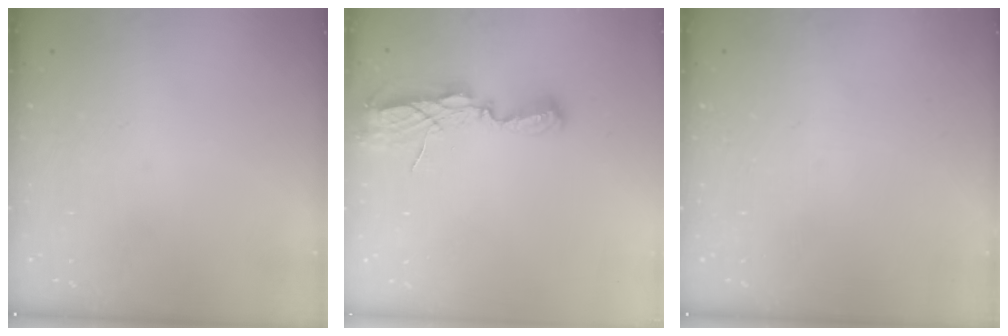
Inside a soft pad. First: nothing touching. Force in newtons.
{"total": 7.1, "press": 7.1, "slide": 0.5}
{"total": 0.0}